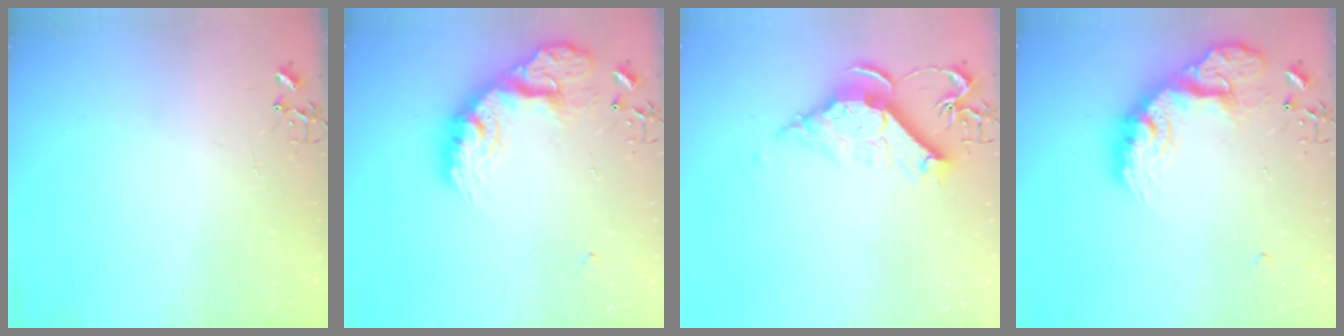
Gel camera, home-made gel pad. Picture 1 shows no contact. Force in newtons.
{"total": 20.1, "press": 20.0, "slide": 1.5}
{"total": 12.6, "press": 12.5, "slide": 1.3}
{"total": 20.1, "press": 20.0, "slide": 1.5}